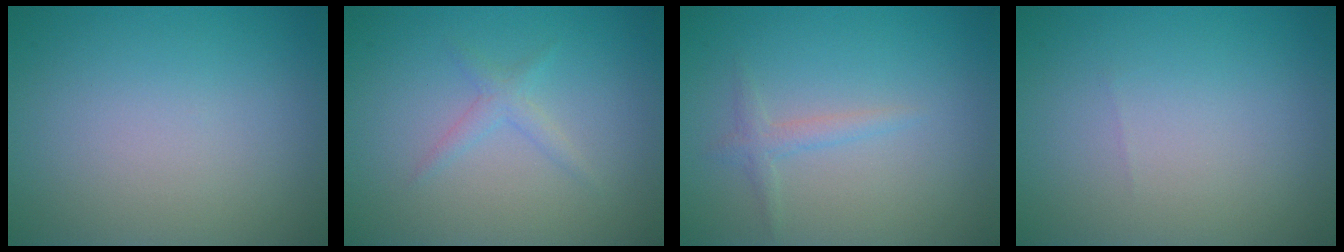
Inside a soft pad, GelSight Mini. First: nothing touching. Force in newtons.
{"total": 1.3, "press": 1.3, "slide": 0.0}
{"total": 1.3, "press": 1.3, "slide": 0.0}
{"total": 0.0}